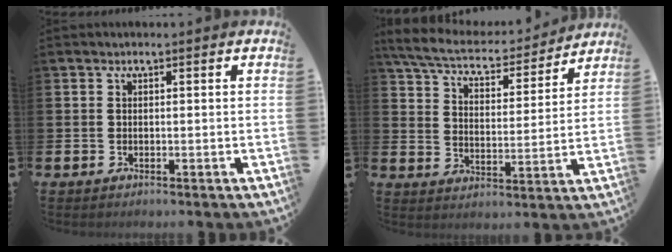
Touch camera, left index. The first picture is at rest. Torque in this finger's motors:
{"motor_torque": [1.06, -1.08, 0.50, 0.12]}